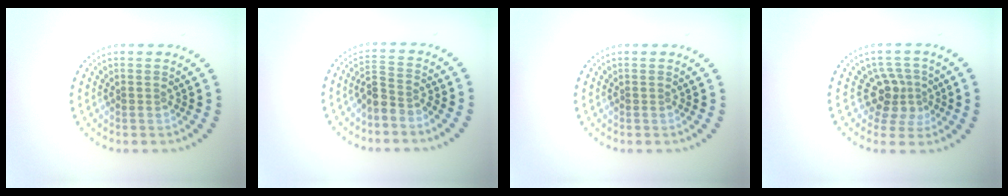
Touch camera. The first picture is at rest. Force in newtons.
{"total": 2.6, "press": 2.0, "slide": 1.6}
{"total": 0.0}
{"total": 3.0, "press": 2.3, "slide": 2.0}